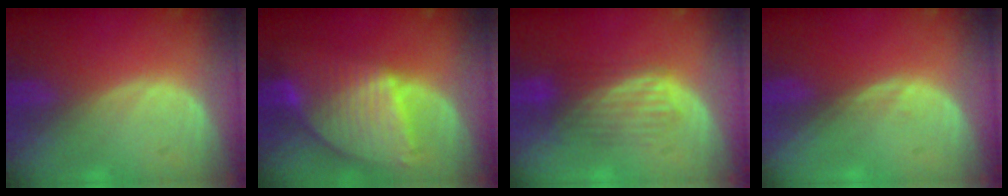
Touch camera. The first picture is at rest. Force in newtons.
{"total": 9.4, "press": 8.1, "slide": 4.9}
{"total": 5.2, "press": 5.1, "slide": 0.3}
{"total": 0.8, "press": 0.6, "slide": 0.6}